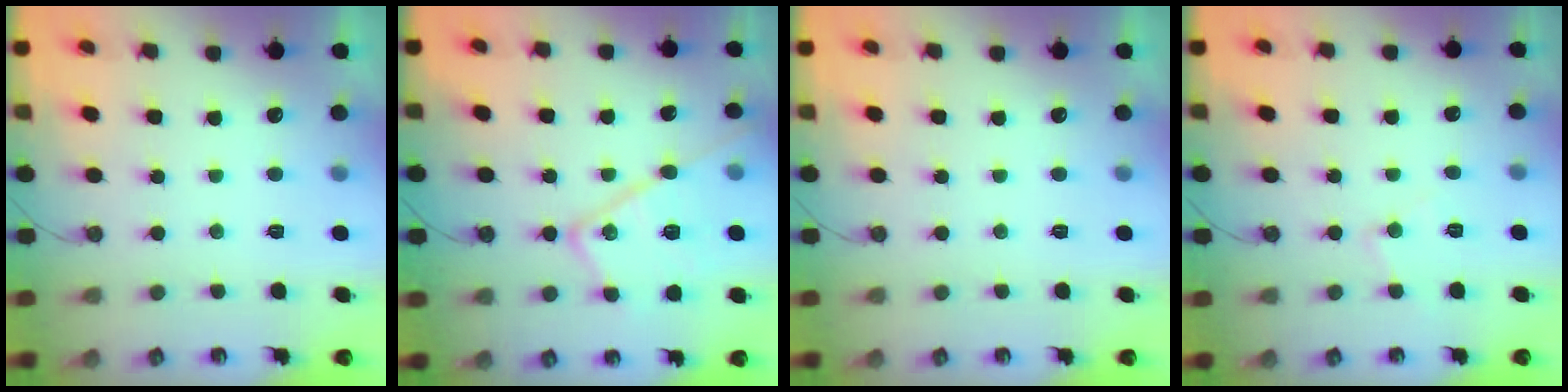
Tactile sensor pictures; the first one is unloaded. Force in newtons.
{"total": 17.6, "press": 17.5, "slide": 1.5}
{"total": 0.0}
{"total": 6.6, "press": 6.6, "slide": 0.3}